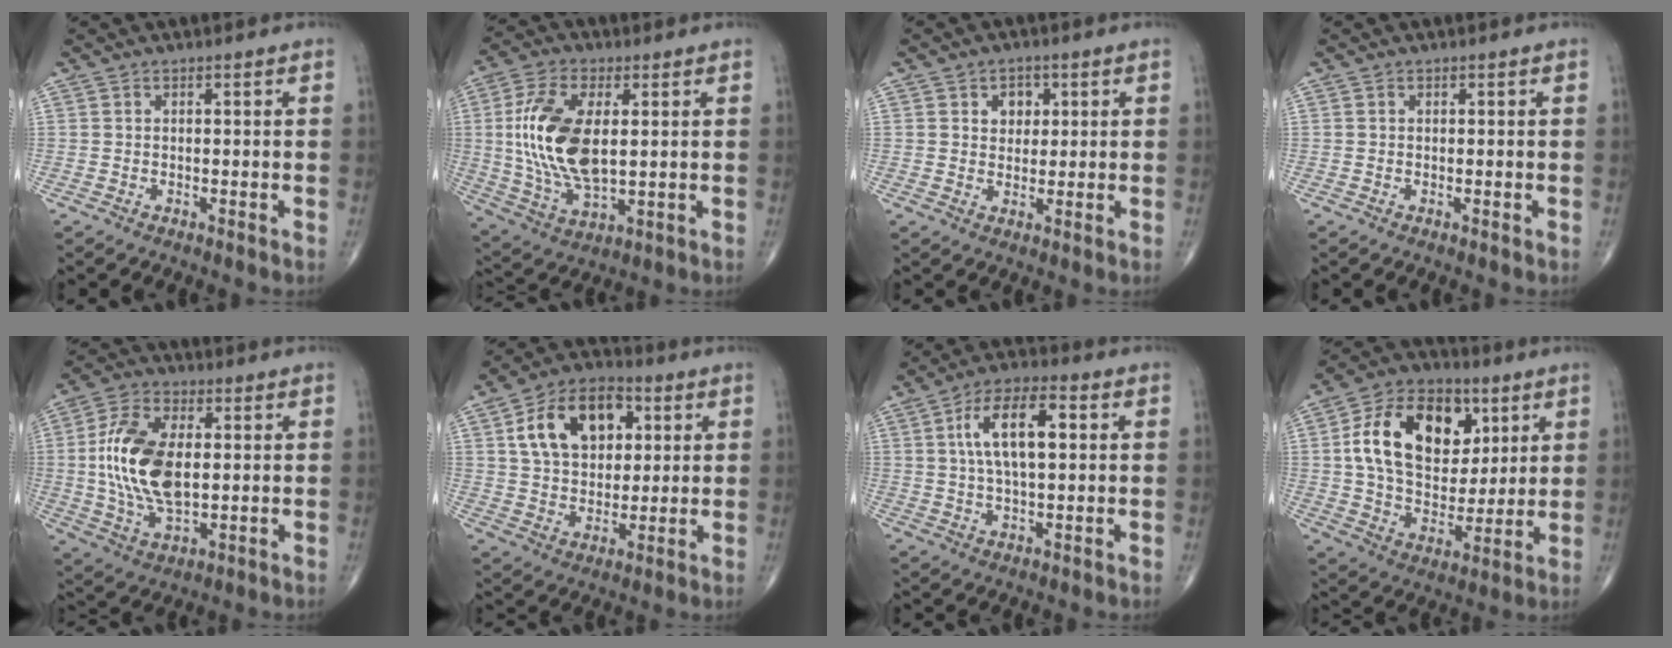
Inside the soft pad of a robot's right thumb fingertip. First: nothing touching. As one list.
[{"total": 16.7, "force": [1.9, 8.4, 14.3], "torque": [-0.290, -0.009, 0.041]}, {"total": 4.0, "force": [1.4, 3.2, 2.0], "torque": [-0.004, -0.004, 0.018]}, {"total": 0.0}, {"total": 16.0, "force": [1.0, 8.6, 13.4], "torque": [-0.266, 0.000, 0.020]}, {"total": 15.9, "force": [4.9, 10.5, 10.8], "torque": [-0.154, 0.003, 0.081]}, {"total": 11.9, "force": [2.4, 5.2, 10.4], "torque": [-0.181, 0.014, 0.038]}, {"total": 20.9, "force": [5.8, 14.1, 14.3], "torque": [-0.218, -0.008, 0.099]}]